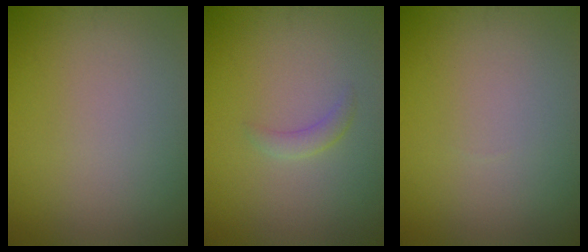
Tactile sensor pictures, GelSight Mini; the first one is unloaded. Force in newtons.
{"total": 1.3, "press": 1.3, "slide": 0.0}
{"total": 0.0}